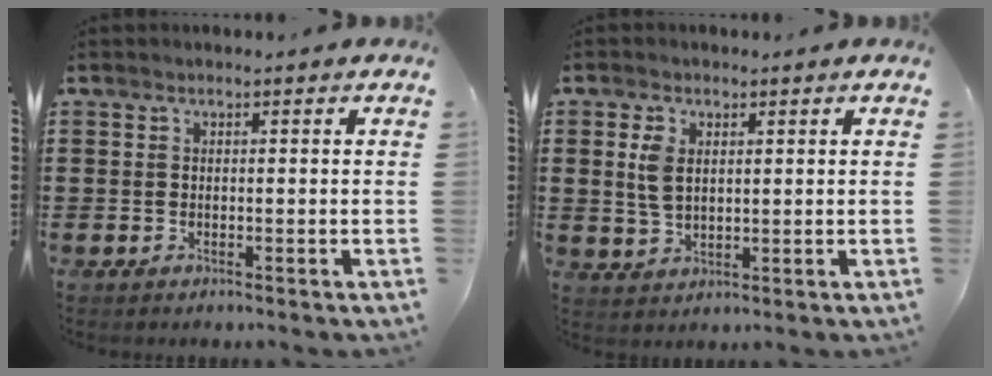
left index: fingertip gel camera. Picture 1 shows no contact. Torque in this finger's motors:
{"motor_torque": [0.21, 0.45, 0.14, 0.05]}